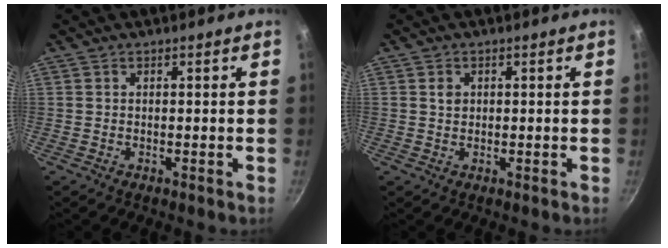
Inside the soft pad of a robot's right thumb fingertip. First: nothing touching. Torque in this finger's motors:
{"motor_torque": [-0.09, 0.16, -0.20, 0.17, 0.03]}